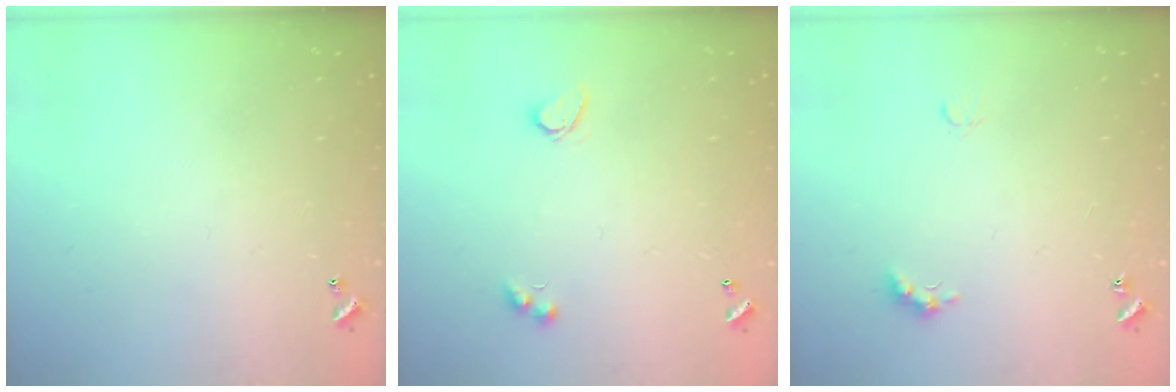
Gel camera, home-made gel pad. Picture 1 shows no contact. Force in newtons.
{"total": 3.1, "press": 2.9, "slide": 1.0}
{"total": 2.8, "press": 2.7, "slide": 0.6}